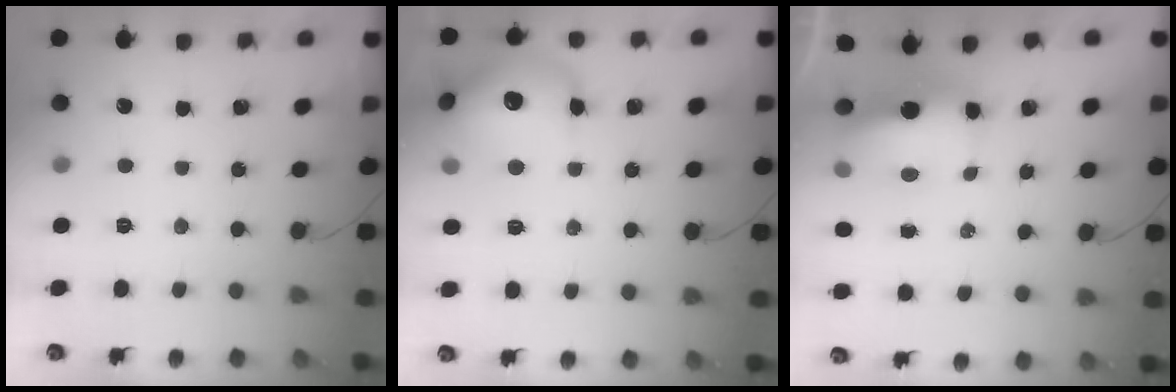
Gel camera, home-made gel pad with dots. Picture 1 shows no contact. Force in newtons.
{"total": 17.1, "press": 17.1, "slide": 1.3}
{"total": 14.9, "press": 10.6, "slide": 10.4}